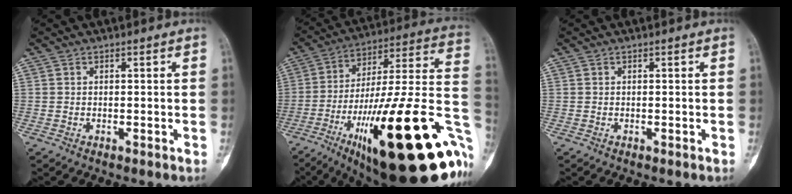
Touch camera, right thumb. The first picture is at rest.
{"total": 38.7, "force": [-14.2, 10.0, 34.6], "torque": [-0.437, 0.052, -0.215]}
{"total": 0.0}